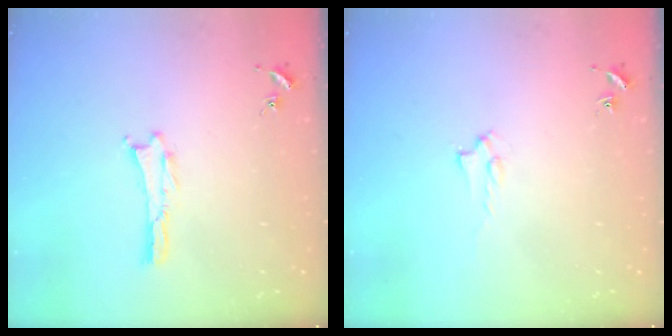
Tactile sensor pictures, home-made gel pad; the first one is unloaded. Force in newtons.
{"total": 1.4, "press": 1.4, "slide": 0.2}